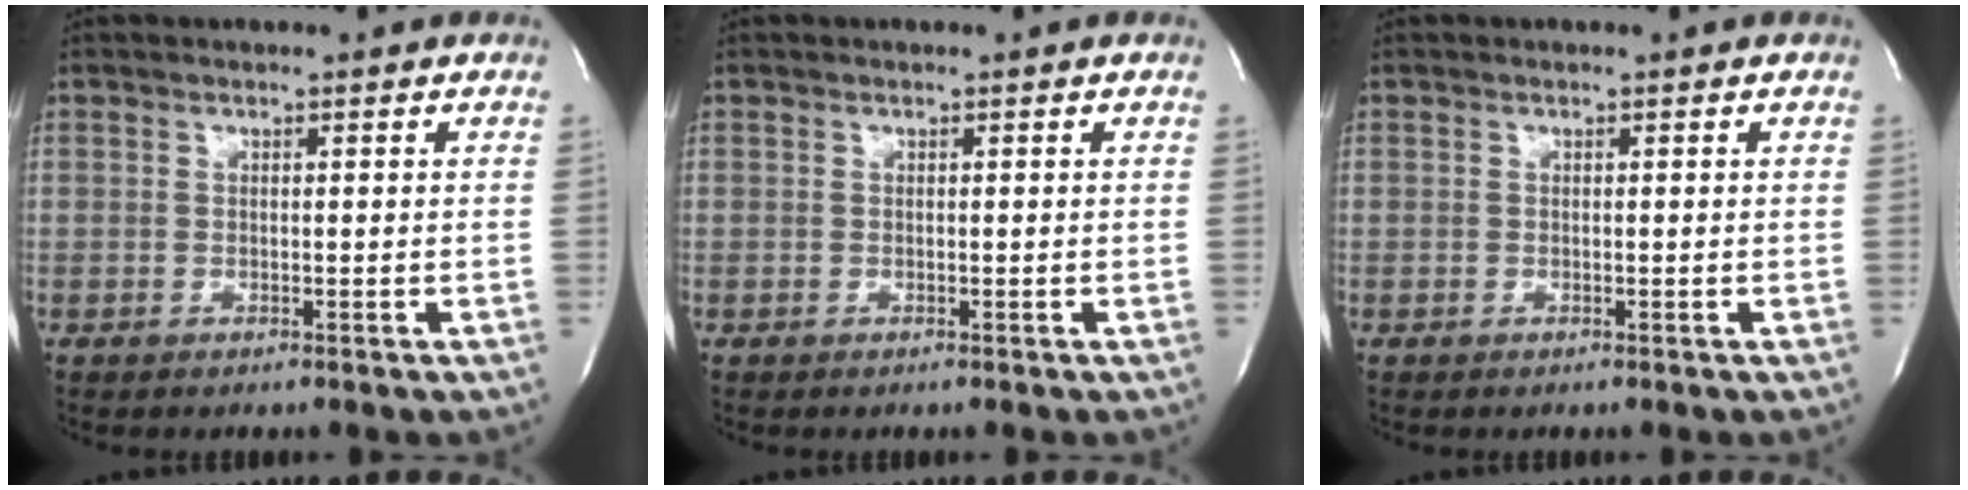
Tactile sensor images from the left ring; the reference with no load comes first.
{"total": 0.0}
{"total": 0.0}